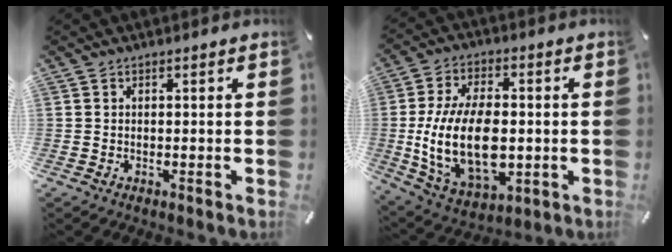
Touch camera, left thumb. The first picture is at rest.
{"total": 19.3, "force": [-1.9, 12.0, 15.0], "torque": [-0.307, -0.008, -0.028]}